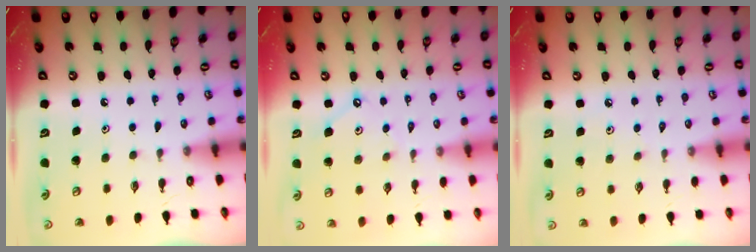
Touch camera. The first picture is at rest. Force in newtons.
{"total": 4.1, "press": 4.1, "slide": 0.5}
{"total": 2.9, "press": 2.8, "slide": 0.5}